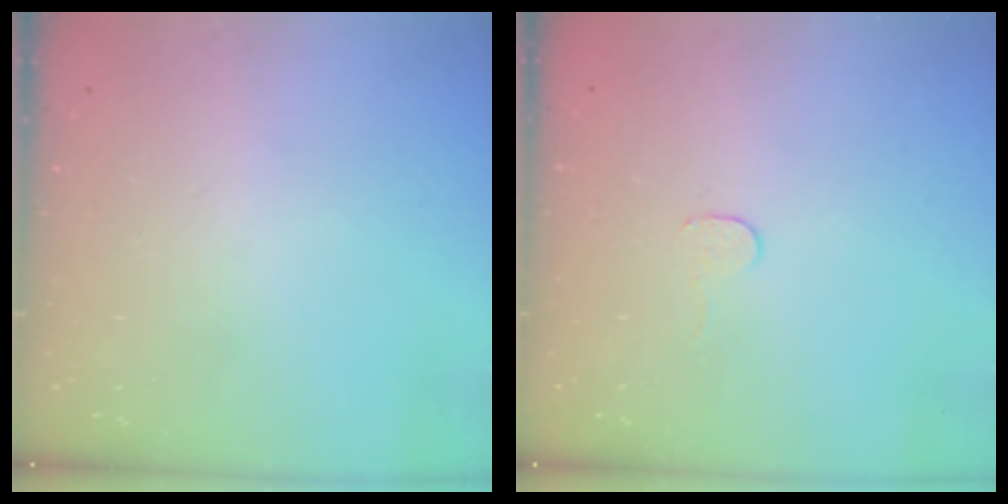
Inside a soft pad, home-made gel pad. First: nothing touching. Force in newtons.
{"total": 2.7, "press": 2.7, "slide": 0.2}